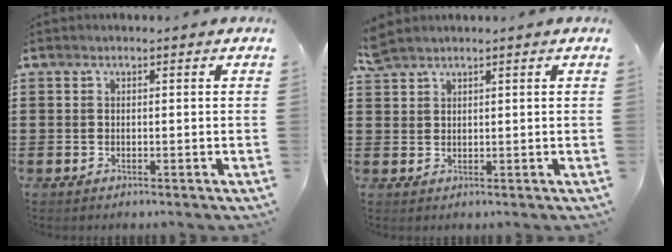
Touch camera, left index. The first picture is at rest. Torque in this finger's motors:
{"motor_torque": [-0.30, -0.36, 0.00, 0.00]}